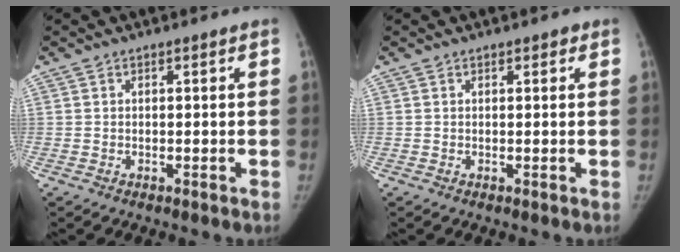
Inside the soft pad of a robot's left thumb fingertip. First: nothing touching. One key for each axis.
{"total": 1.0, "fx": 0.6, "fy": 0.6, "fz": 0.5, "tx": 0.004, "ty": 0.000, "tz": 0.002}